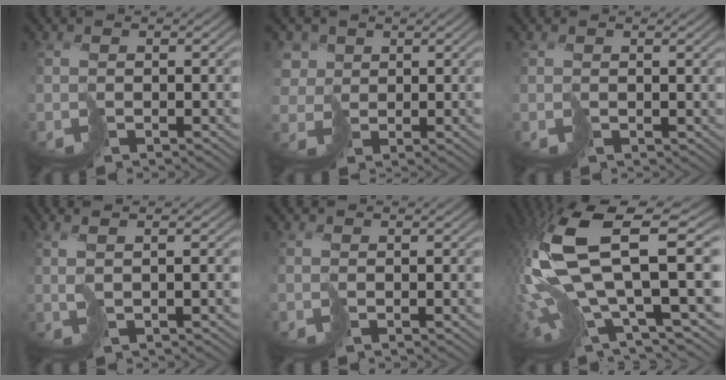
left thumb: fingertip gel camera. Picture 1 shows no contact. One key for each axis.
{"total": 4.2, "fx": 1.7, "fy": 3.6, "fz": 1.5, "tx": -0.054, "ty": 0.002, "tz": 0.026}
{"total": 0.7, "fx": 0.5, "fy": 0.4, "fz": 0.0, "tx": -0.002, "ty": -0.001, "tz": 0.010}
{"total": 3.6, "fx": 1.1, "fy": 0.8, "fz": 3.4, "tx": -0.057, "ty": 0.014, "tz": 0.003}
{"total": 0.0}
{"total": 16.3, "fx": 1.5, "fy": 5.7, "fz": 15.2, "tx": -0.361, "ty": -0.012, "tz": 0.051}